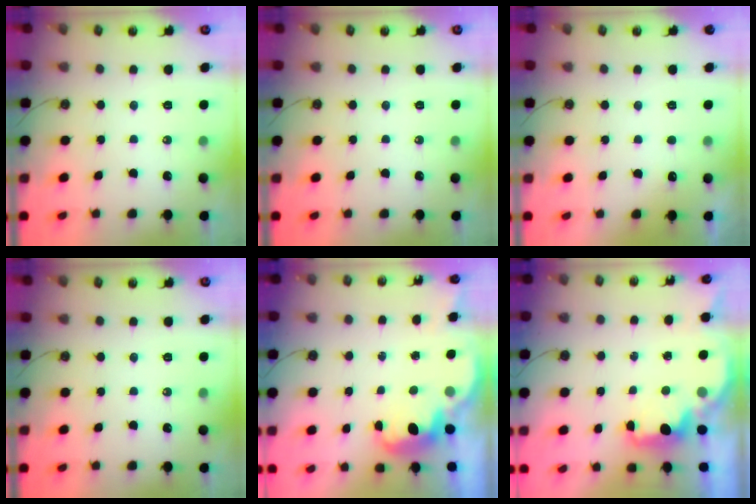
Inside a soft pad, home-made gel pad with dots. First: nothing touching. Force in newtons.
{"total": 0.0}
{"total": 2.9, "press": 2.7, "slide": 1.0}
{"total": 0.0}
{"total": 2.7, "press": 2.6, "slide": 0.7}
{"total": 1.9, "press": 1.9, "slide": 0.5}